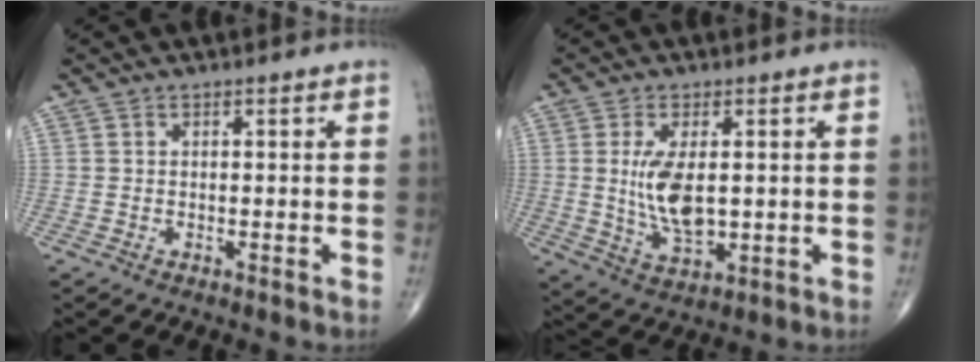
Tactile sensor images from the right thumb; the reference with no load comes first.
{"total": 9.4, "force": [0.8, 4.5, 8.2], "torque": [-0.155, -0.018, 0.026]}